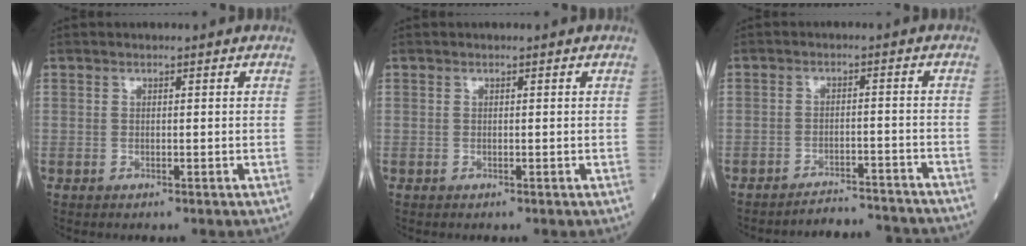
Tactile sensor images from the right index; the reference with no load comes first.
{"total": 0.0}
{"total": 9.1, "force": [-9.0, 0.6, 0.7], "torque": [-0.002, 0.009, -0.117]}